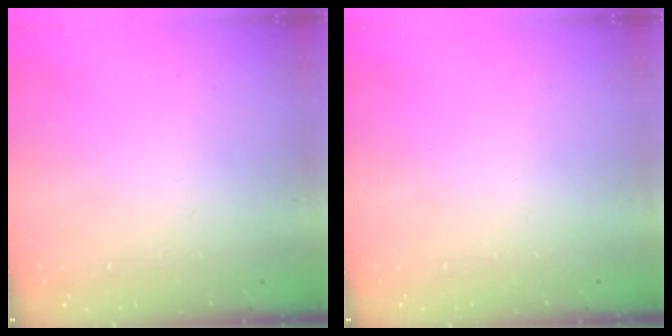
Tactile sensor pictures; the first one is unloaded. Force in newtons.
{"total": 0.0}